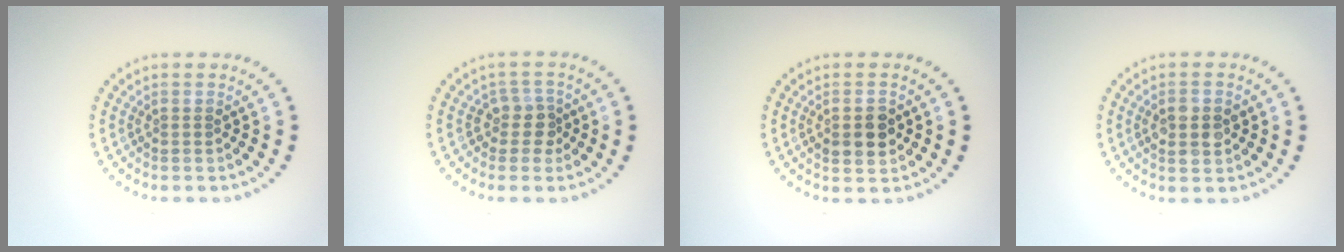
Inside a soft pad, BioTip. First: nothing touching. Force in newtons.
{"total": 2.1, "press": 1.7, "slide": 1.3}
{"total": 2.7, "press": 2.7, "slide": 0.2}
{"total": 2.8, "press": 2.8, "slide": 0.2}